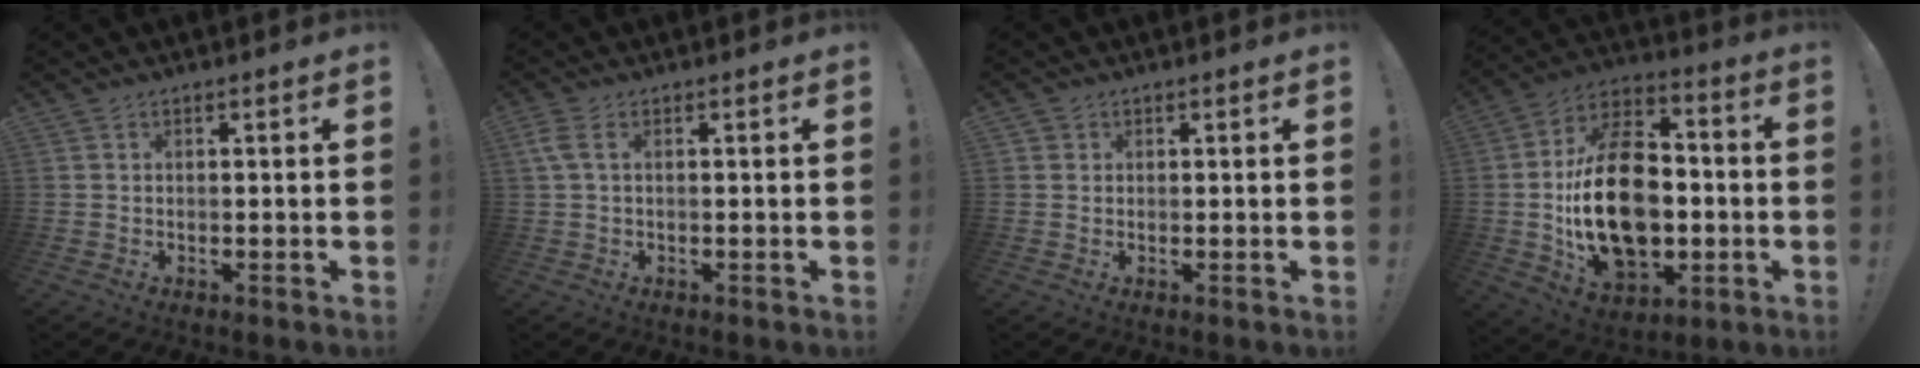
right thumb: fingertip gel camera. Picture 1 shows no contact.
{"total": 3.2, "force": [0.9, 1.1, 2.8], "torque": [-0.062, 0.003, 0.019]}
{"total": 1.1, "force": [0.5, 1.0, 0.1], "torque": [-0.002, 0.001, 0.010]}
{"total": 25.2, "force": [-2.6, 16.5, 18.9], "torque": [-0.343, 0.014, -0.032]}